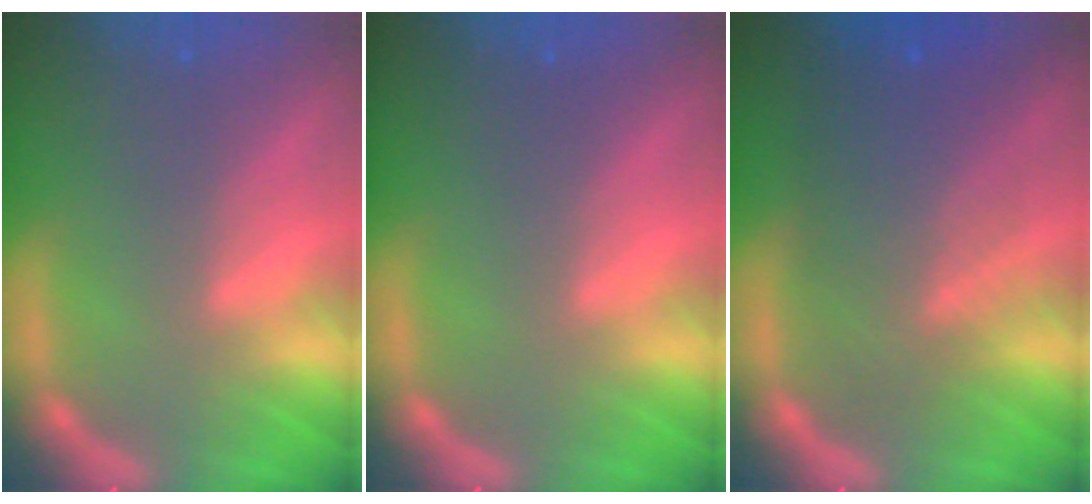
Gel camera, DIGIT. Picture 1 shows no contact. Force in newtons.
{"total": 0.0}
{"total": 7.6}